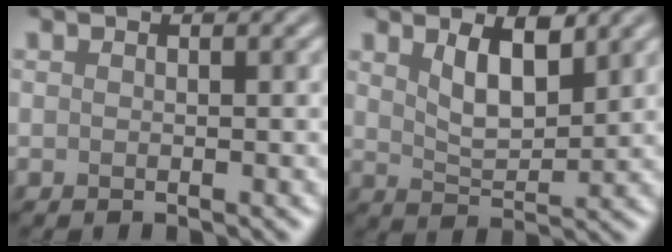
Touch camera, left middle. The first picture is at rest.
{"total": 4.1, "force": [2.2, 1.7, 3.0], "torque": [-0.061, -0.003, 0.039]}